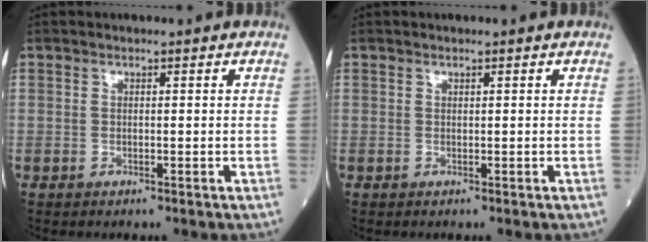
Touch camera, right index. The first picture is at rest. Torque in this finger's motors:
{"motor_torque": [-0.23, 0.09, -0.06, -0.01]}